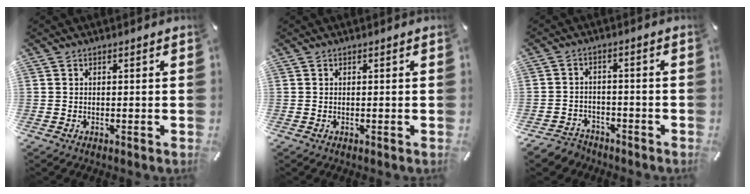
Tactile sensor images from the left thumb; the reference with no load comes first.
{"total": 0.0}
{"total": 4.4, "force": [-3.5, 2.5, 0.8], "torque": [-0.023, 0.018, -0.073]}